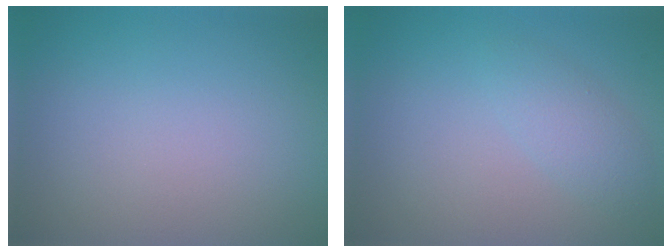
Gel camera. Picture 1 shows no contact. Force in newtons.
{"total": 1.9, "press": 1.9, "slide": 0.1}